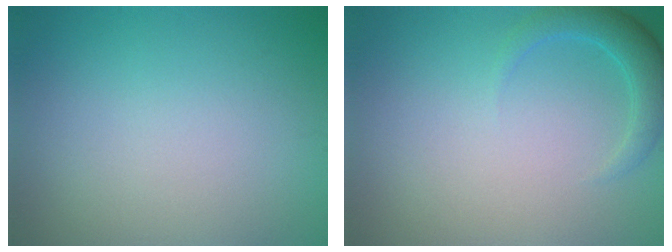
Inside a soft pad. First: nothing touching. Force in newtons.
{"total": 2.4, "press": 2.4, "slide": 0.1}